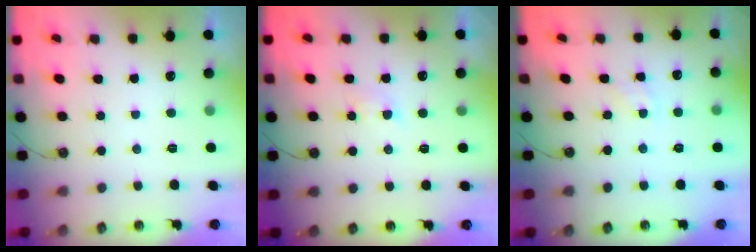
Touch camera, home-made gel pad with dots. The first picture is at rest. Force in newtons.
{"total": 2.9, "press": 2.9, "slide": 0.5}
{"total": 1.3, "press": 1.3, "slide": 0.3}